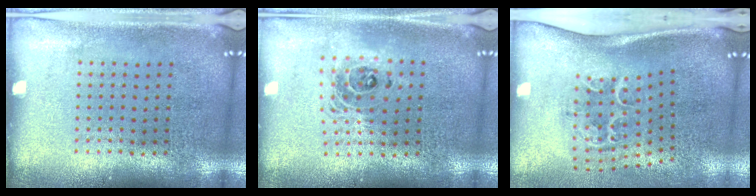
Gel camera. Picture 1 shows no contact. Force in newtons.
{"total": 1.4, "press": 1.2, "slide": 0.7}
{"total": 1.7, "press": 1.3, "slide": 1.1}